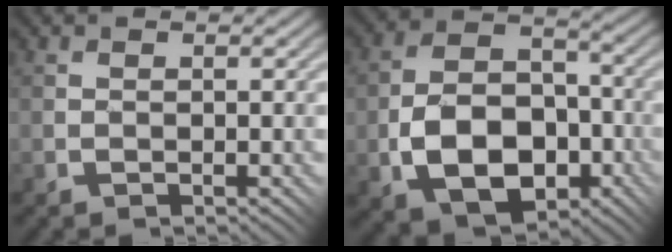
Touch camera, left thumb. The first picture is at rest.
{"total": 11.2, "force": [-3.9, 7.4, 7.4], "torque": [-0.143, -0.013, -0.077]}